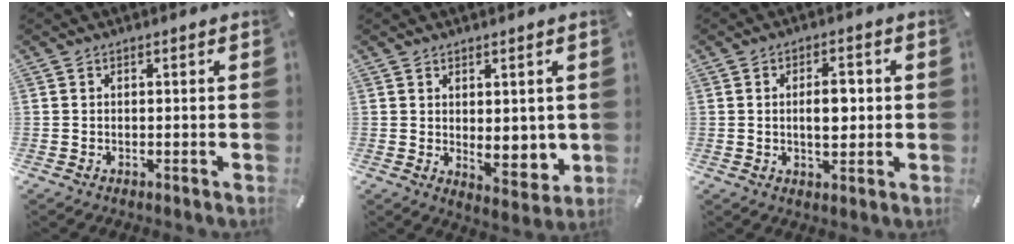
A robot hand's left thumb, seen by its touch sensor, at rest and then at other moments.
{"total": 5.4, "force": [1.4, 3.6, 3.8], "torque": [-0.029, -0.015, 0.026]}
{"total": 6.7, "force": [0.2, 3.6, 5.7], "torque": [-0.090, -0.001, -0.004]}